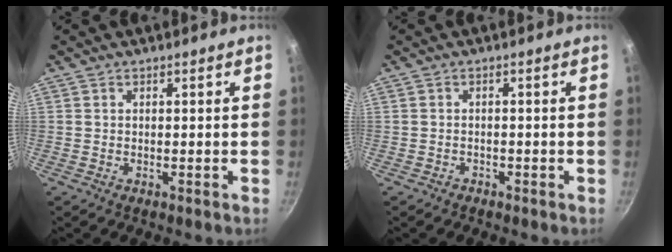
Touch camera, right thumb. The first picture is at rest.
{"total": 0.9, "force": [-0.8, 0.4, 0.0], "torque": [-0.003, 0.015, -0.012]}